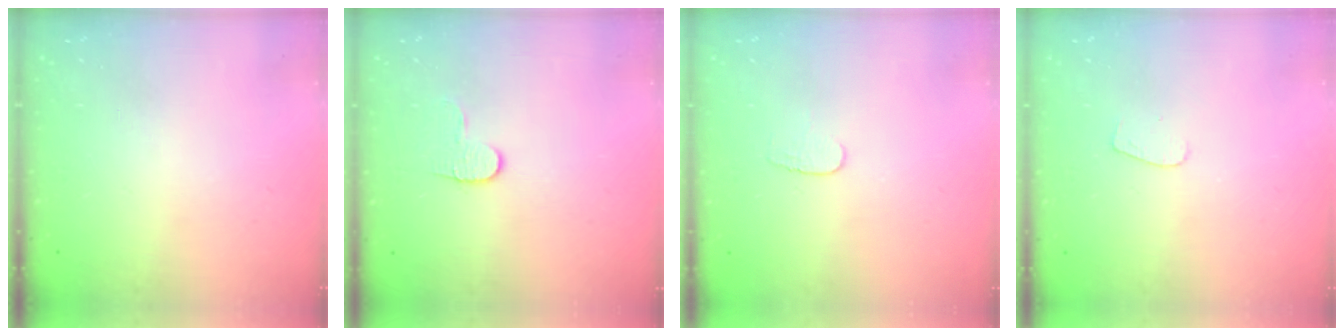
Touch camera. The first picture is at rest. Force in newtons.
{"total": 4.9, "press": 4.9, "slide": 0.5}
{"total": 3.7, "press": 3.7, "slide": 0.4}
{"total": 3.5, "press": 3.5, "slide": 0.3}